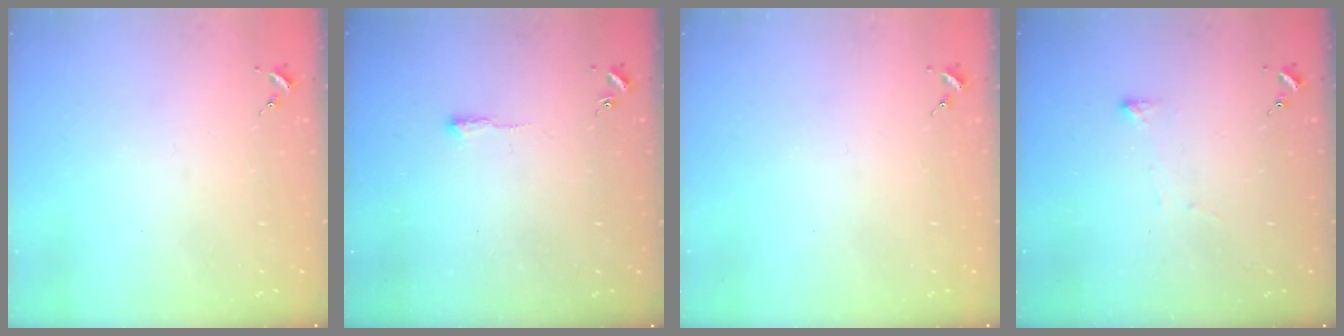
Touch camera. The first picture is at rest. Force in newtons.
{"total": 2.4, "press": 2.4, "slide": 0.4}
{"total": 0.0}
{"total": 3.5, "press": 3.5, "slide": 0.4}